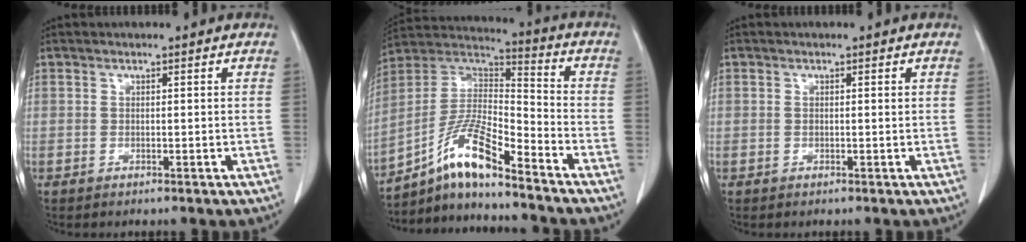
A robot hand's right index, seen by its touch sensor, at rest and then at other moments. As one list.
[{"total": 12.8, "force": [-8.9, 1.5, 9.1], "torque": [-0.182, 0.016, -0.161]}, {"total": 0.6, "force": [0.1, 0.1, 0.6], "torque": [-0.014, 0.001, 0.004]}]